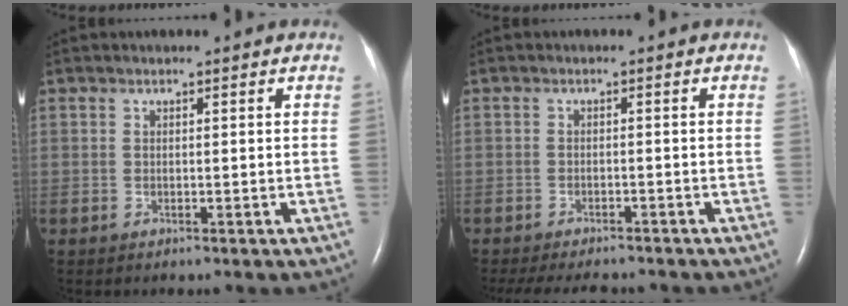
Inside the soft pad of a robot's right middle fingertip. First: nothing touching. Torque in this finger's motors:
{"motor_torque": [0.05, -0.08, 0.05, 0.03]}